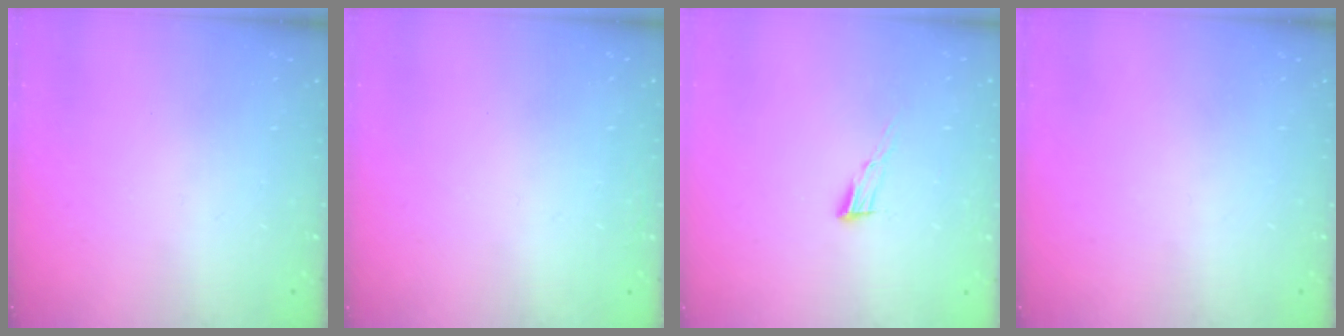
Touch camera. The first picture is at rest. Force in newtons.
{"total": 1.6, "press": 1.6, "slide": 0.1}
{"total": 6.9, "press": 6.7, "slide": 1.3}
{"total": 0.0}